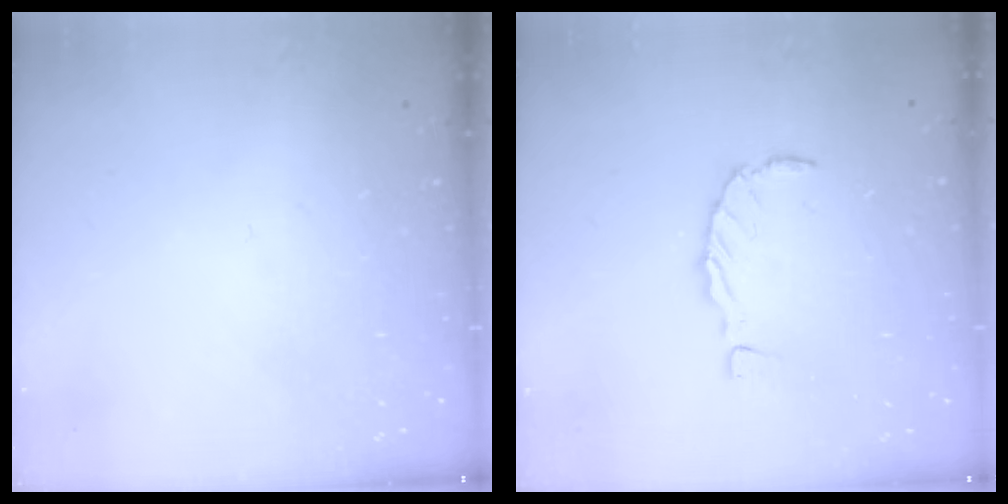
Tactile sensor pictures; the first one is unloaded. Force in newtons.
{"total": 0.0}